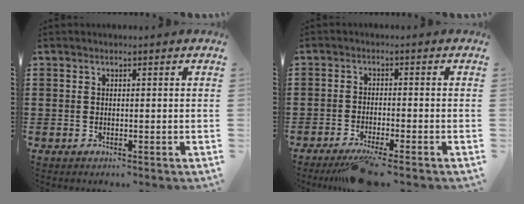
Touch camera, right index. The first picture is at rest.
{"total": 3.6, "force": [-3.0, -0.4, 1.9], "torque": [-0.031, -0.009, -0.055]}